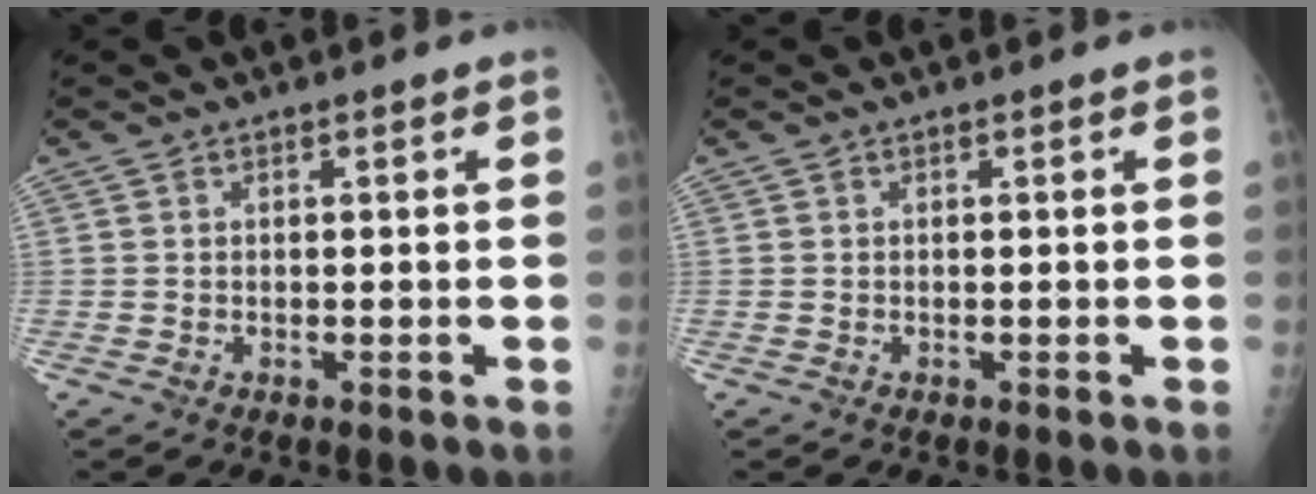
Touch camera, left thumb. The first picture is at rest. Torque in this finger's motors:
{"motor_torque": [0.01, 0.01, 0.00, -0.01, 0.00]}